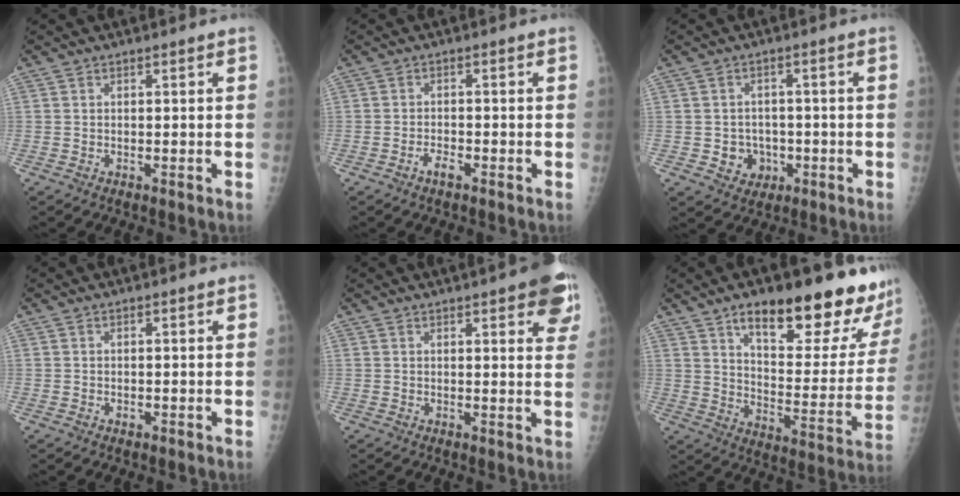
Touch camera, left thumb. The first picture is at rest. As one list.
[{"total": 2.2, "force": [-1.5, 0.9, 1.4], "torque": [-0.026, 0.008, -0.029]}, {"total": 5.3, "force": [-1.4, 4.8, 1.8], "torque": [0.001, 0.010, -0.013]}, {"total": 0.6, "force": [-0.2, 0.4, 0.3], "torque": [-0.003, 0.000, -0.003]}, {"total": 9.8, "force": [5.3, 2.8, 7.7], "torque": [-0.062, -0.013, 0.058]}, {"total": 25.1, "force": [17.4, 7.6, 16.4], "torque": [-0.183, -0.082, 0.248]}]